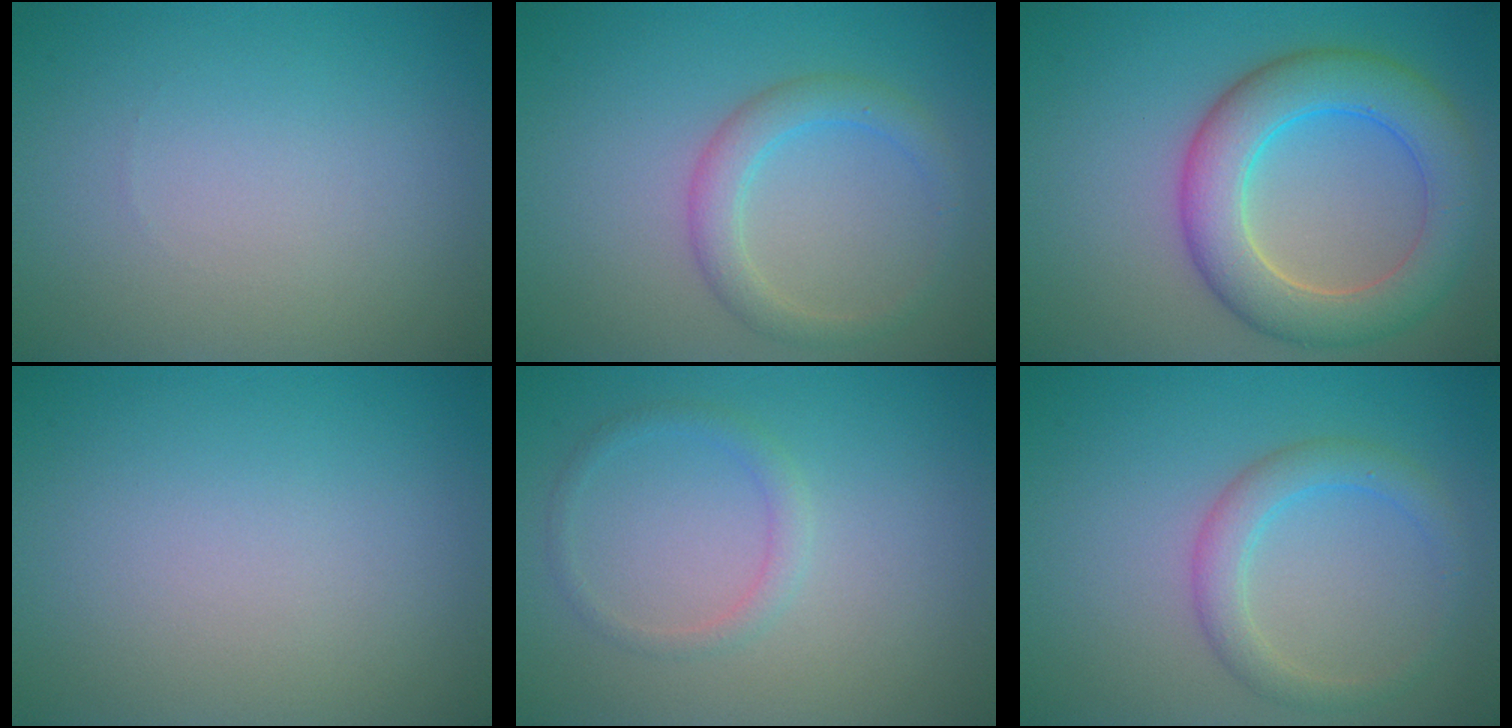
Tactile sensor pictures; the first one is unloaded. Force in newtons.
{"total": 2.8, "press": 2.8, "slide": 0.1}
{"total": 7.2, "press": 7.2, "slide": 0.4}
{"total": 0.0}
{"total": 1.4, "press": 1.4, "slide": 0.1}
{"total": 2.8, "press": 2.8, "slide": 0.1}